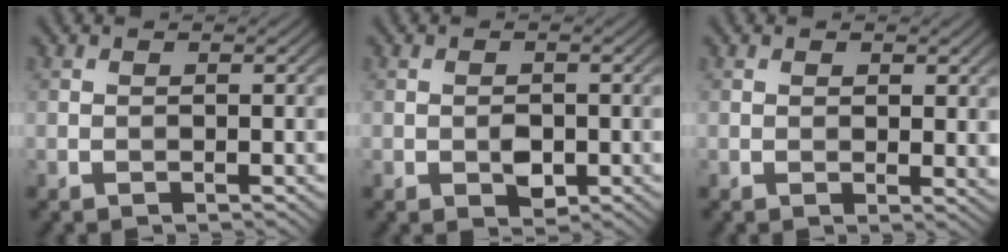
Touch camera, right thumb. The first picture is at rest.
{"total": 2.1, "force": [-0.6, 1.4, 1.5], "torque": [-0.026, -0.004, -0.009]}
{"total": 1.8, "force": [0.7, 0.9, 1.4], "torque": [-0.019, -0.006, 0.015]}